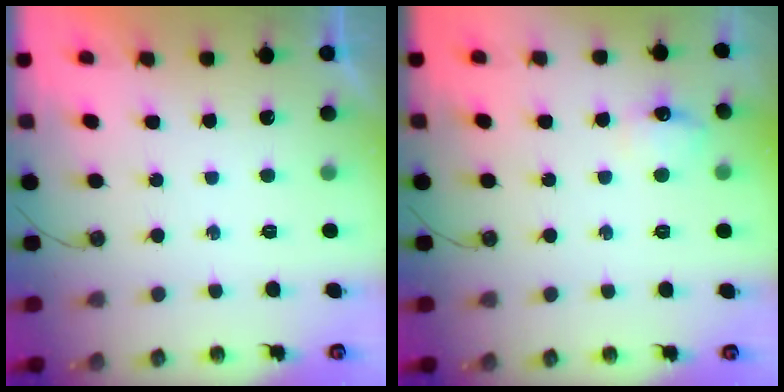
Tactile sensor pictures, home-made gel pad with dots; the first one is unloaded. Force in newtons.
{"total": 6.8, "press": 6.7, "slide": 0.9}